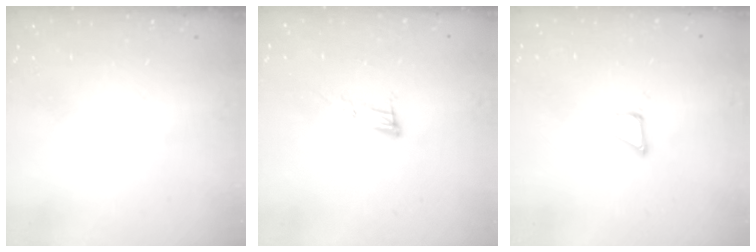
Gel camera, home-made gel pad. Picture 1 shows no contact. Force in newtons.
{"total": 8.1, "press": 7.9, "slide": 1.6}
{"total": 3.4, "press": 3.4, "slide": 0.2}